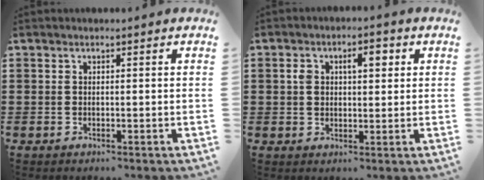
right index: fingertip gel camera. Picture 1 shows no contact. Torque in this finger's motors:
{"motor_torque": [0.39, -0.16, 0.23, 0.08]}